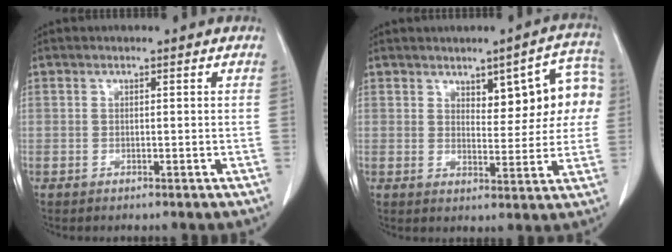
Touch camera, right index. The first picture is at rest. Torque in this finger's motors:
{"motor_torque": [0.17, 0.20, 0.12, 0.02]}